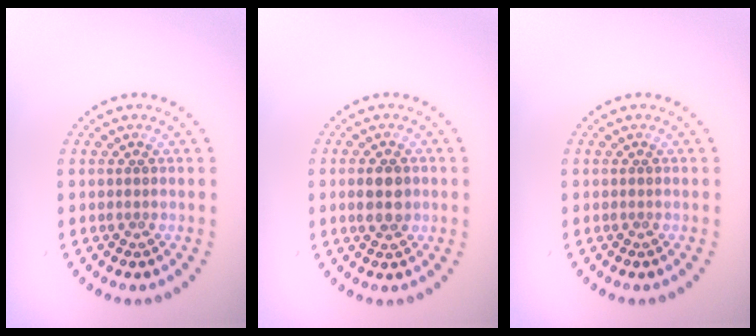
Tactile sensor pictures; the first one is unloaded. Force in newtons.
{"total": 2.9, "press": 2.9, "slide": 0.1}
{"total": 0.0}